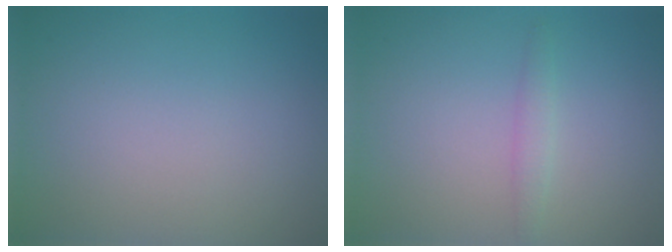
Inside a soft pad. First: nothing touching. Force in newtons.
{"total": 1.3, "press": 1.3, "slide": 0.0}